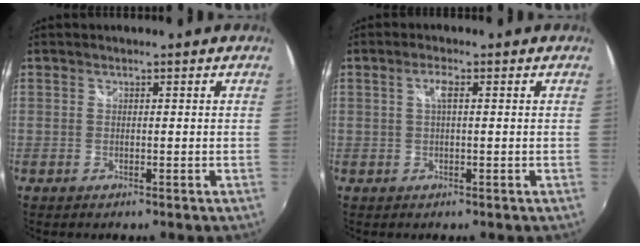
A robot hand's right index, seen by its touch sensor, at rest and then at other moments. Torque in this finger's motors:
{"motor_torque": [0.41, -0.02, 0.19, 0.04]}